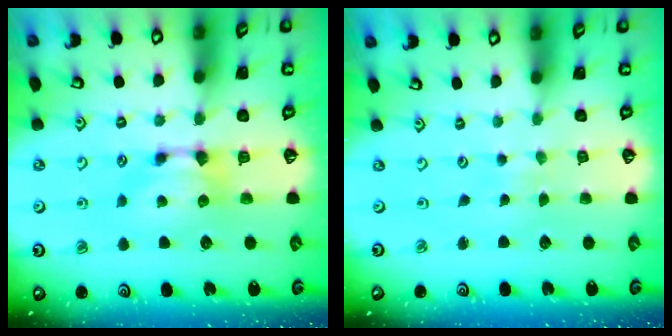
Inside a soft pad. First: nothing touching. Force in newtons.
{"total": 5.6, "press": 5.6, "slide": 0.2}